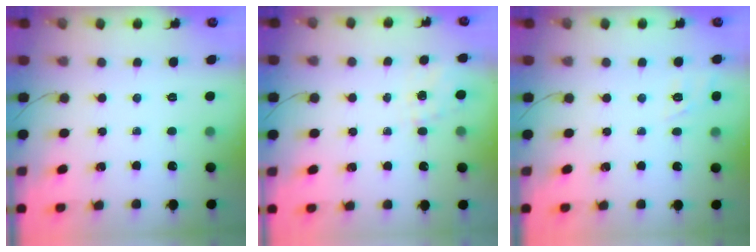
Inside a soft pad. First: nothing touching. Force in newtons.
{"total": 1.4, "press": 0.8, "slide": 1.1}
{"total": 2.4, "press": 1.8, "slide": 1.5}